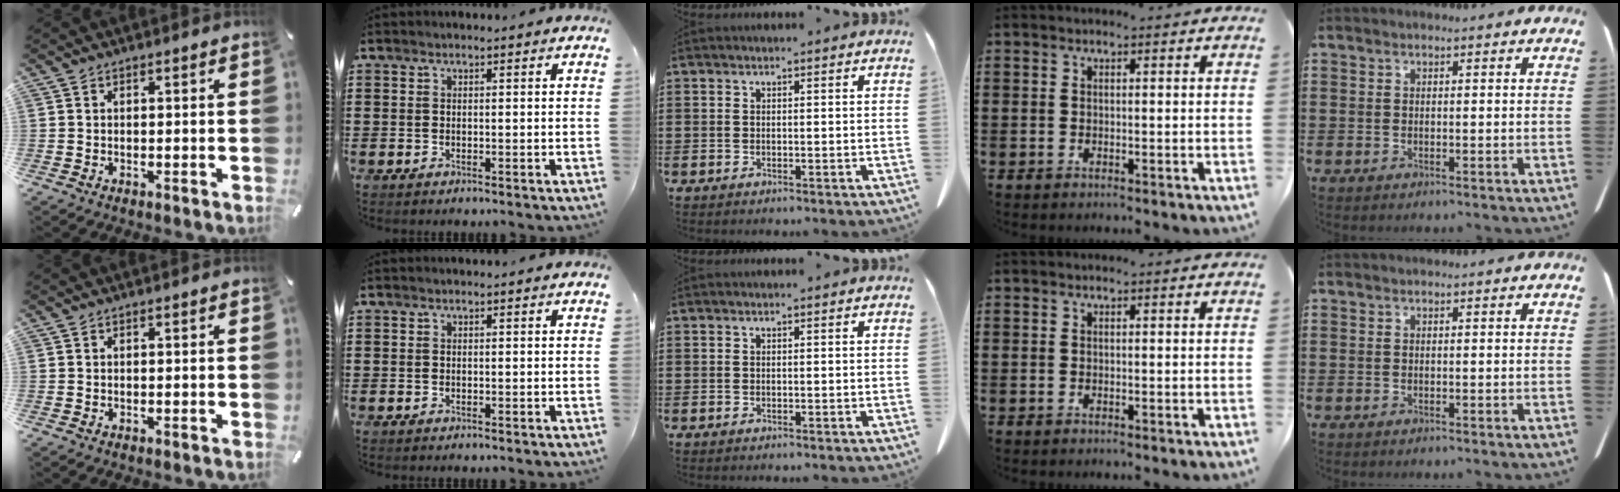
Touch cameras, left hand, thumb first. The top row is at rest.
{}